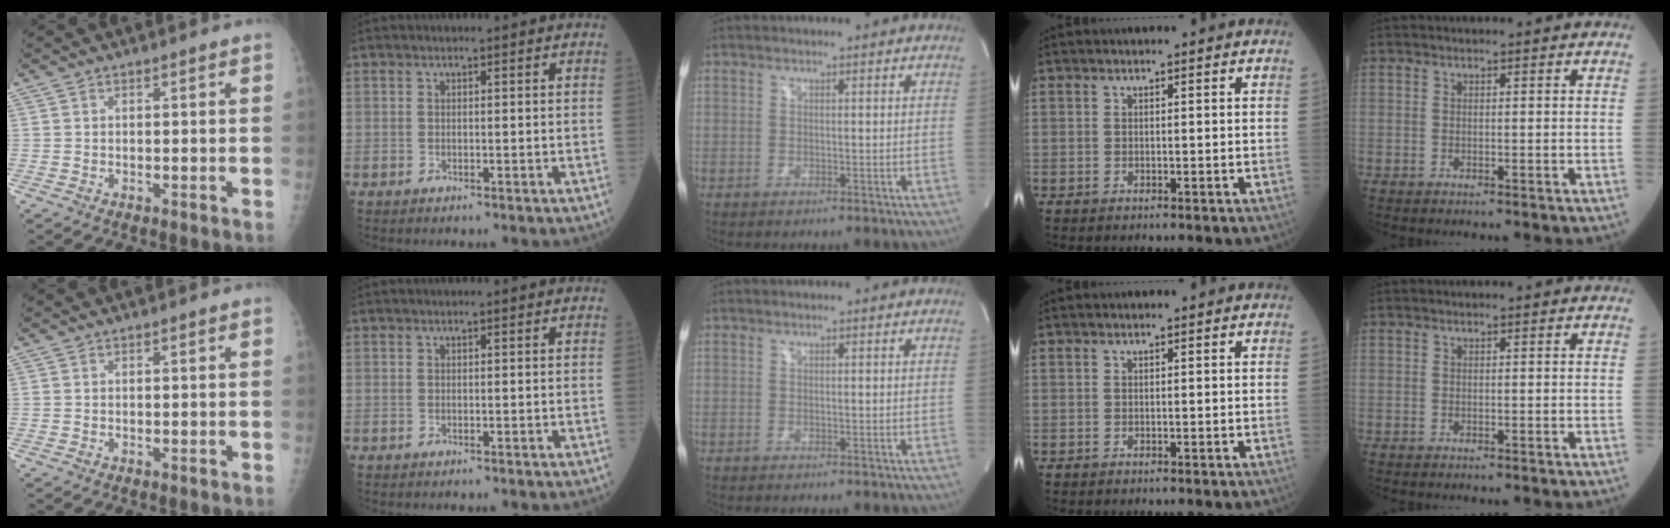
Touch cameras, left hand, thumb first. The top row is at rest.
{}